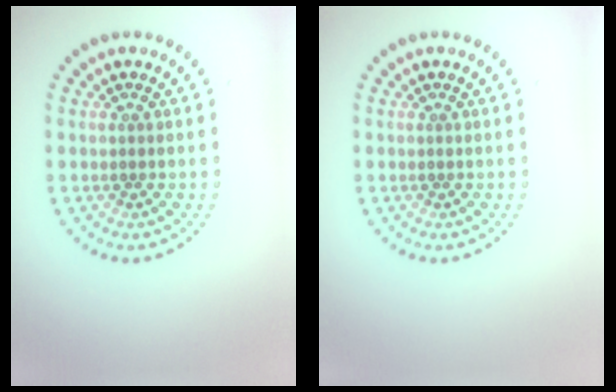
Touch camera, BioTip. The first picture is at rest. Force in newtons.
{"total": 0.0}